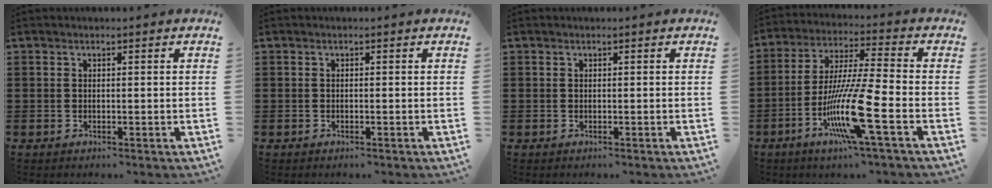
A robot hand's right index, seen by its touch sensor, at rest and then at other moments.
{"total": 0.0}
{"total": 0.0}
{"total": 13.3, "force": [-5.3, 0.7, 12.2], "torque": [-0.255, -0.013, -0.106]}